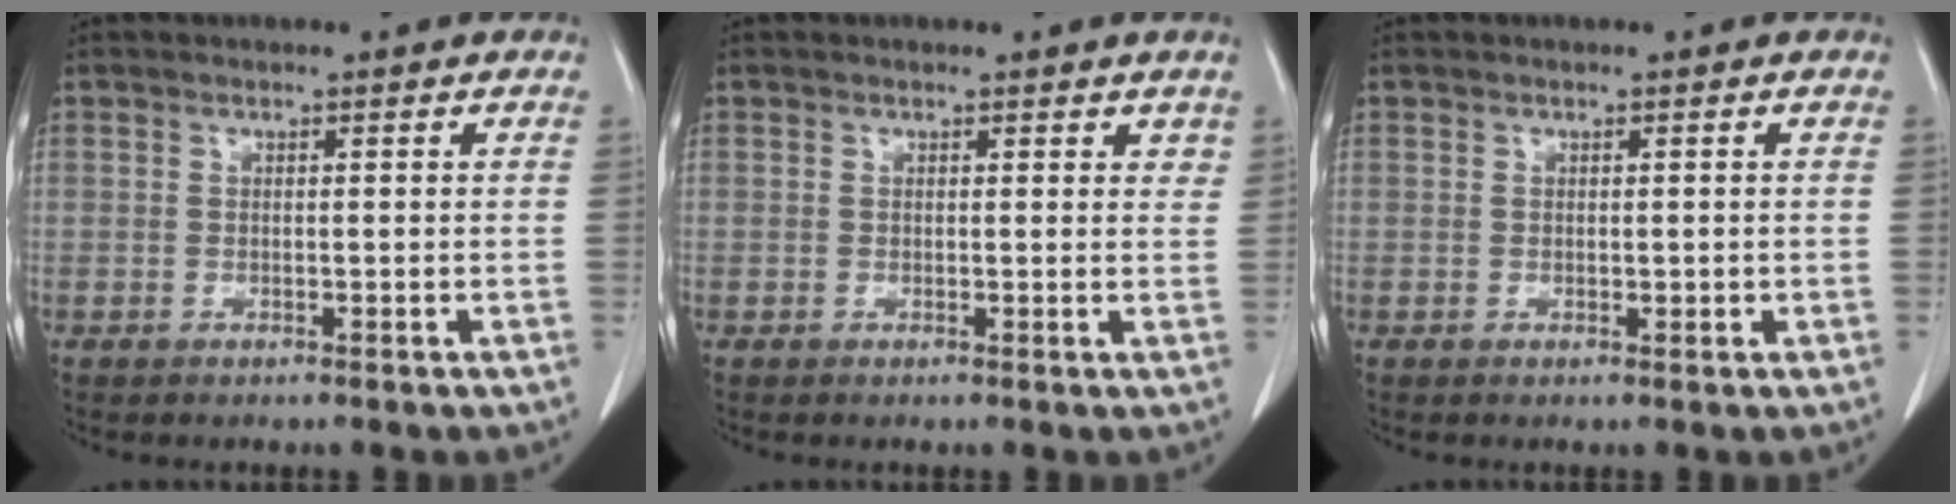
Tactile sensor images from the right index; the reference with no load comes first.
{"total": 1.6, "force": [1.3, 0.6, 0.6], "torque": [0.003, -0.001, 0.007]}
{"total": 0.7, "force": [0.0, 0.4, 0.6], "torque": [-0.007, -0.001, 0.000]}